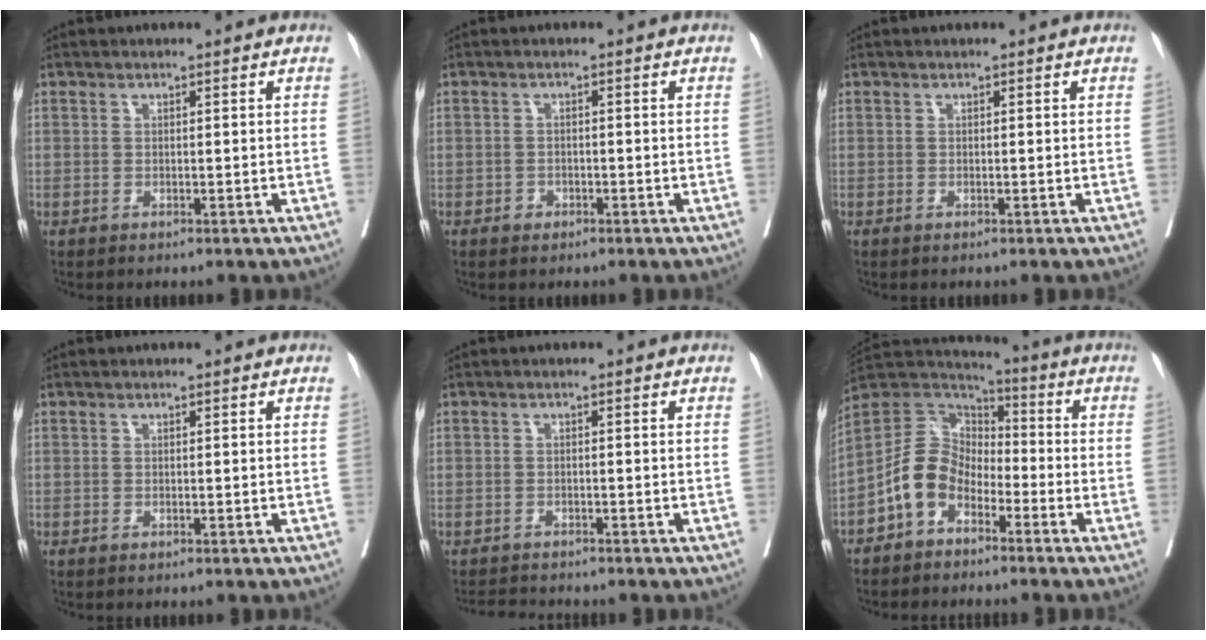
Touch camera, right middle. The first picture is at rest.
{"total": 1.1, "force": [-0.6, 0.8, 0.2], "torque": [-0.001, 0.003, -0.011]}
{"total": 0.0}
{"total": 0.0}
{"total": 2.9, "force": [-2.9, 0.2, 0.0], "torque": [0.003, -0.013, -0.047]}
{"total": 8.7, "force": [-4.2, 5.9, 4.7], "torque": [-0.101, 0.025, -0.087]}